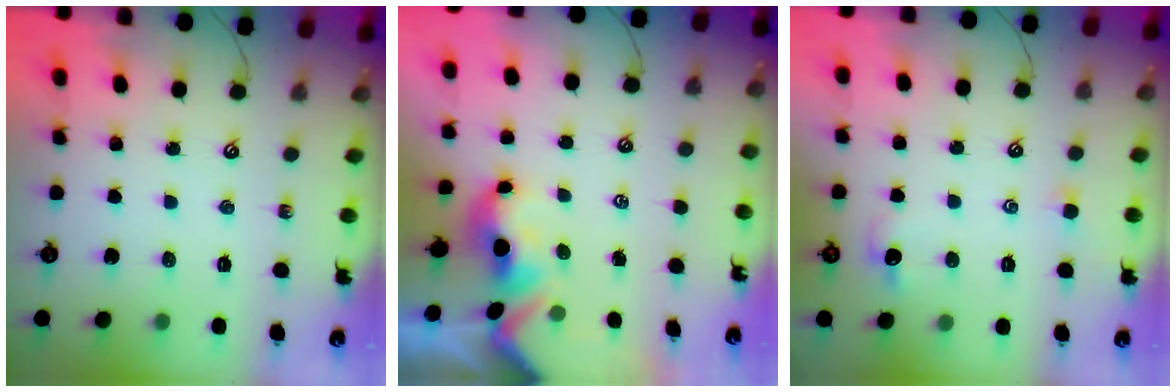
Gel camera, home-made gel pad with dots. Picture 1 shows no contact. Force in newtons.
{"total": 1.7, "press": 1.5, "slide": 0.7}
{"total": 1.4, "press": 1.3, "slide": 0.6}